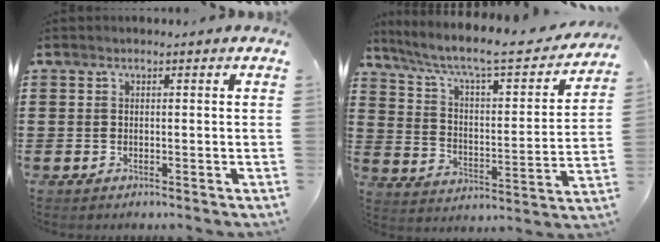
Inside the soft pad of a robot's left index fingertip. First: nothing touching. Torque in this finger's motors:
{"motor_torque": [1.92, -0.22, 0.48, 0.17]}